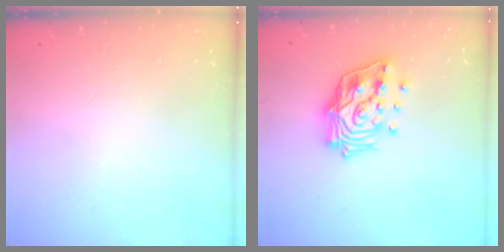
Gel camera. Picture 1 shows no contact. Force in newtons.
{"total": 16.6, "press": 16.4, "slide": 2.7}